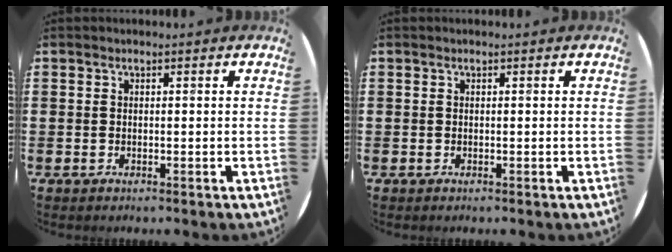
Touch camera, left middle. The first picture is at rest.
{"total": 0.0}